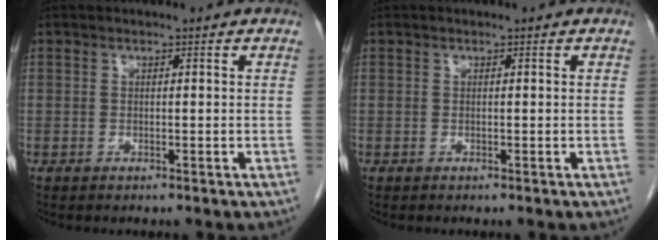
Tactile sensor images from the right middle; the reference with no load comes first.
{"total": 0.0}